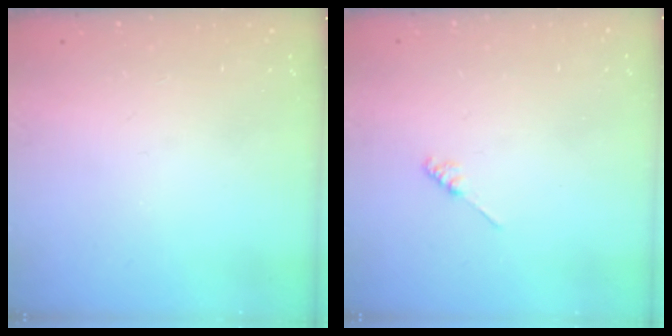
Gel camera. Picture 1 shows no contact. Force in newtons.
{"total": 1.2, "press": 1.1, "slide": 0.3}